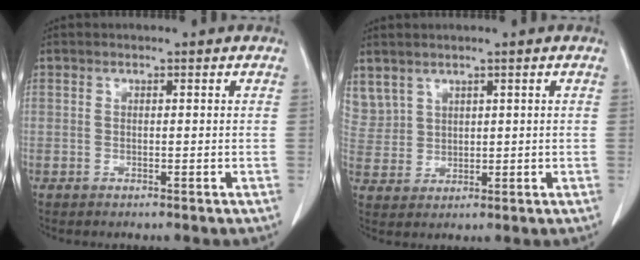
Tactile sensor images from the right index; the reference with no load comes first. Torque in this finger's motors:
{"motor_torque": [-0.26, 0.23, -0.11, -0.01]}